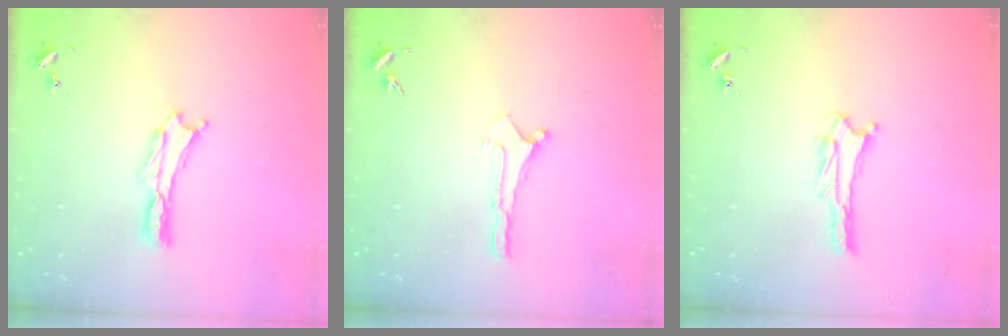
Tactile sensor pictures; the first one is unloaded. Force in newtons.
{"total": 0.0}
{"total": 2.7, "press": 2.7, "slide": 0.2}